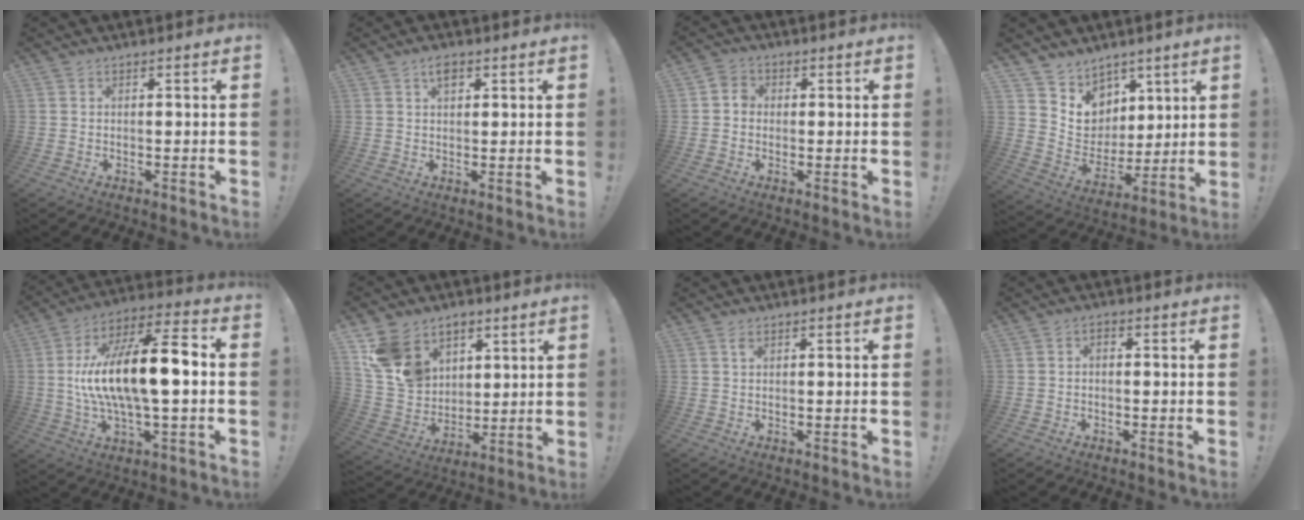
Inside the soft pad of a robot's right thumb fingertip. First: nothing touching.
{"total": 3.6, "force": [1.9, 1.9, 2.5], "torque": [-0.032, -0.003, 0.029]}
{"total": 3.6, "force": [-0.5, 3.2, 1.5], "torque": [-0.030, 0.013, -0.009]}
{"total": 9.2, "force": [6.4, 6.6, -0.5], "torque": [-0.002, -0.073, 0.130]}
{"total": 20.1, "force": [-0.1, 6.2, 19.1], "torque": [-0.350, 0.002, -0.007]}
{"total": 13.7, "force": [8.0, 10.2, 4.4], "torque": [-0.095, -0.042, 0.166]}
{"total": 1.3, "force": [0.7, 0.6, 1.0], "torque": [-0.022, 0.001, 0.013]}
{"total": 1.3, "force": [-0.7, 0.5, 1.0], "torque": [-0.017, 0.005, -0.013]}